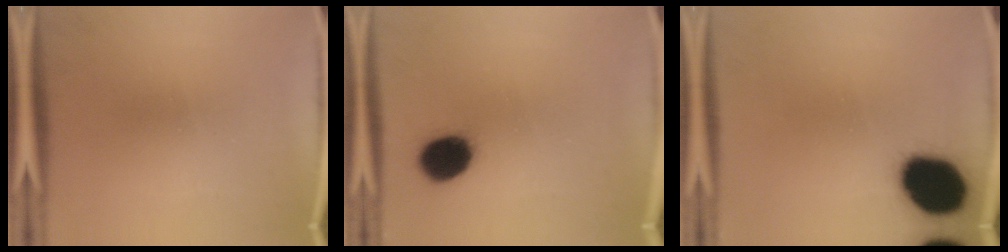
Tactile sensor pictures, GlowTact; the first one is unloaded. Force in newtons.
{"total": 11.1}
{"total": 17.5}